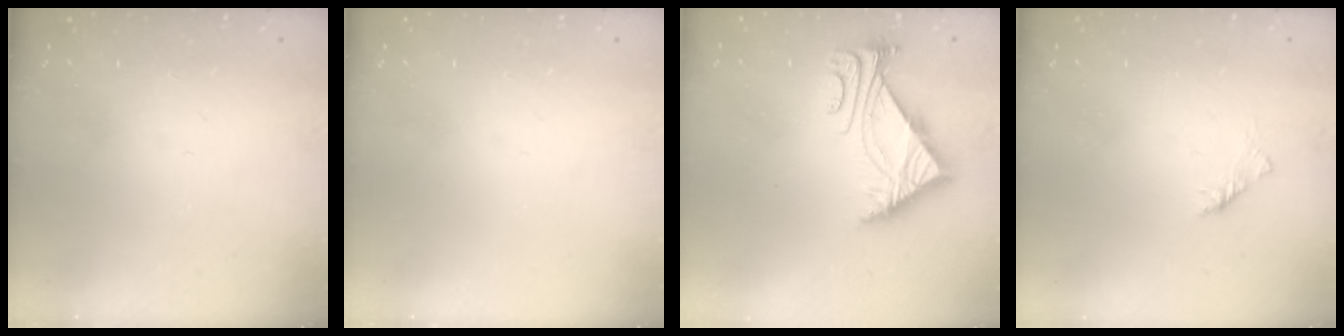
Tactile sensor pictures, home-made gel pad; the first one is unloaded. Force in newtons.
{"total": 0.0}
{"total": 5.4, "press": 5.3, "slide": 0.9}
{"total": 2.0, "press": 1.9, "slide": 0.6}